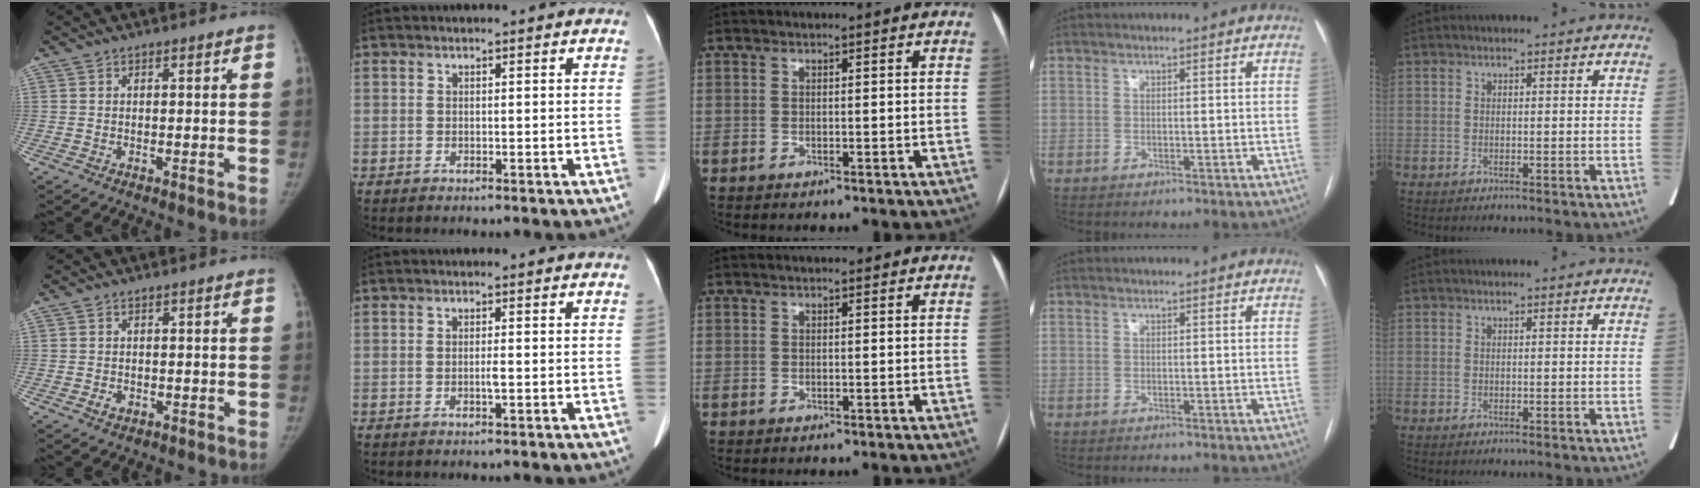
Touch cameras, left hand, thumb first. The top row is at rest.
{"thumb": {"total": 1.6, "force": [-0.5, 1.2, 0.9], "torque": [-0.011, 0.001, -0.005]}, "index": {"total": 1.0, "force": [-0.3, 0.0, 0.9], "torque": [-0.021, -0.002, -0.005]}, "middle": {"total": 1.0, "force": [0.7, 0.4, 0.5], "torque": [-0.012, 0.012, 0.010]}}